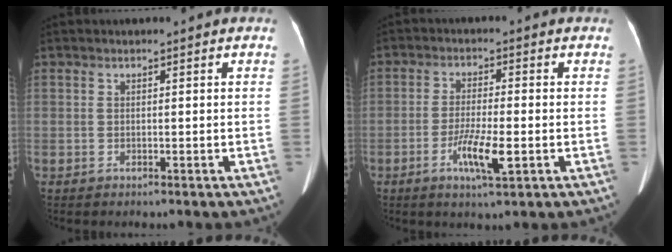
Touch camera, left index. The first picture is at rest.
{"total": 6.0, "force": [-2.2, 0.7, 5.6], "torque": [-0.107, -0.008, -0.038]}